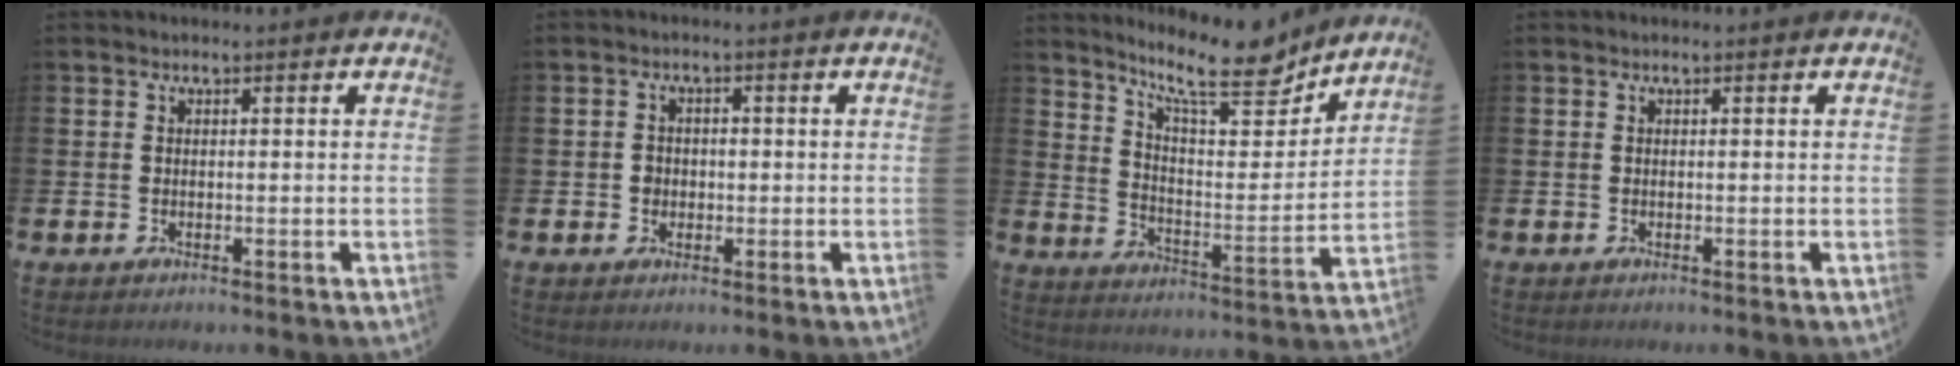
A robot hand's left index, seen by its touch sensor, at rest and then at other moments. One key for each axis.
{"total": 1.7, "fx": -0.2, "fy": 1.6, "fz": 0.4, "tx": 0.001, "ty": 0.004, "tz": -0.010}
{"total": 12.7, "fx": 10.1, "fy": 2.9, "fz": 7.0, "tx": -0.138, "ty": -0.056, "tz": 0.172}
{"total": 0.0}